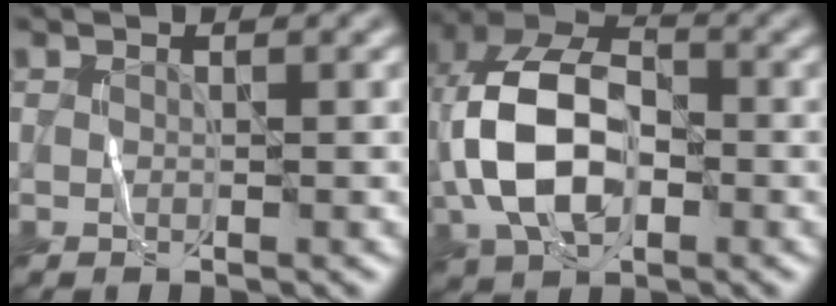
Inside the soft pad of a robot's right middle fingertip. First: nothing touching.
{"total": 9.5, "force": [-1.4, 5.7, 7.4], "torque": [-0.166, 0.016, -0.032]}